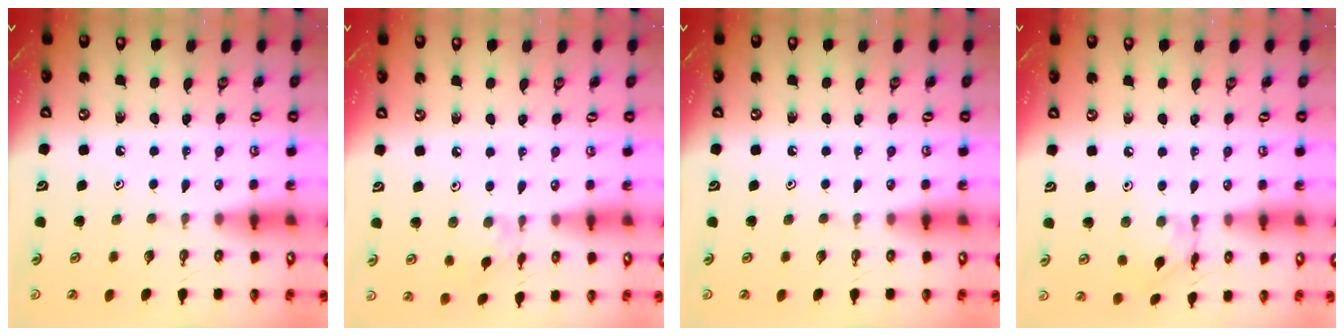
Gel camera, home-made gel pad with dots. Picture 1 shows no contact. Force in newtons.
{"total": 3.4, "press": 3.4, "slide": 0.5}
{"total": 0.0}
{"total": 5.2, "press": 5.2, "slide": 0.3}